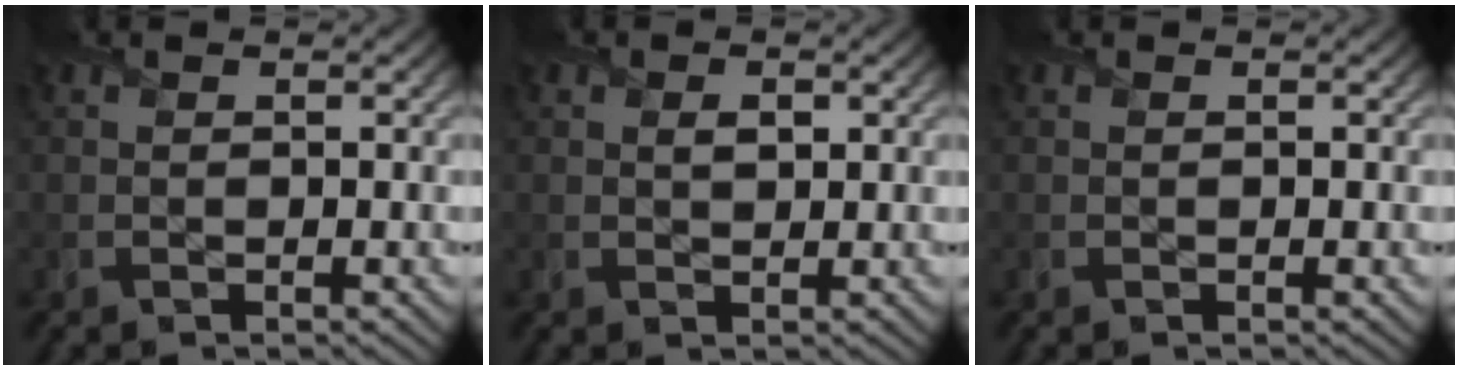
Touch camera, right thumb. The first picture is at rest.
{"total": 1.4, "force": [0.5, 0.9, 0.9], "torque": [-0.013, -0.006, 0.011]}
{"total": 0.0}